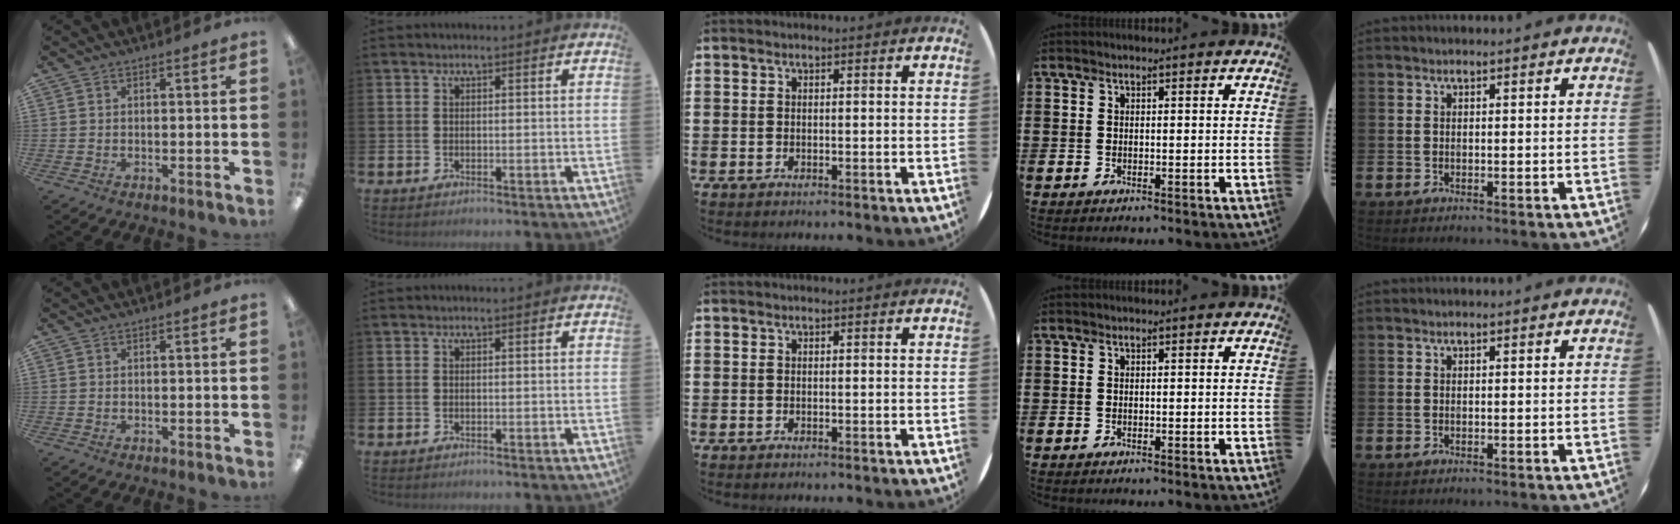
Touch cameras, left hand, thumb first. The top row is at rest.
{}